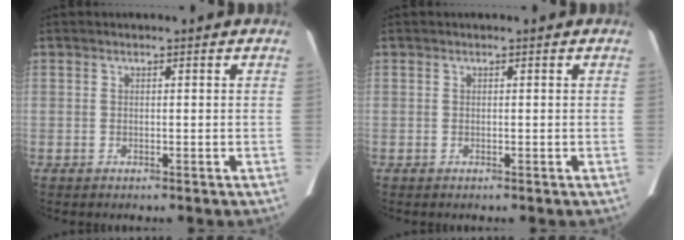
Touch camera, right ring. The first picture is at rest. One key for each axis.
{"total": 0.0}